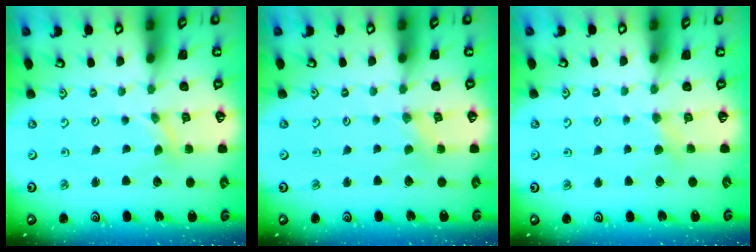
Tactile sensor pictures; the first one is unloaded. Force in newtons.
{"total": 0.0}
{"total": 3.5, "press": 3.5, "slide": 0.5}